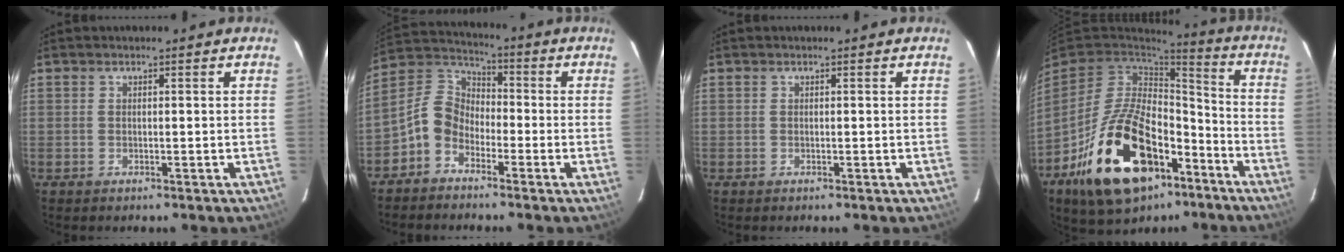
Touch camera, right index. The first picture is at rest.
{"total": 7.7, "force": [-4.3, 5.4, 3.4], "torque": [-0.075, 0.024, -0.099]}
{"total": 0.0}
{"total": 25.1, "force": [-12.7, 13.5, 17.0], "torque": [-0.327, 0.001, -0.194]}